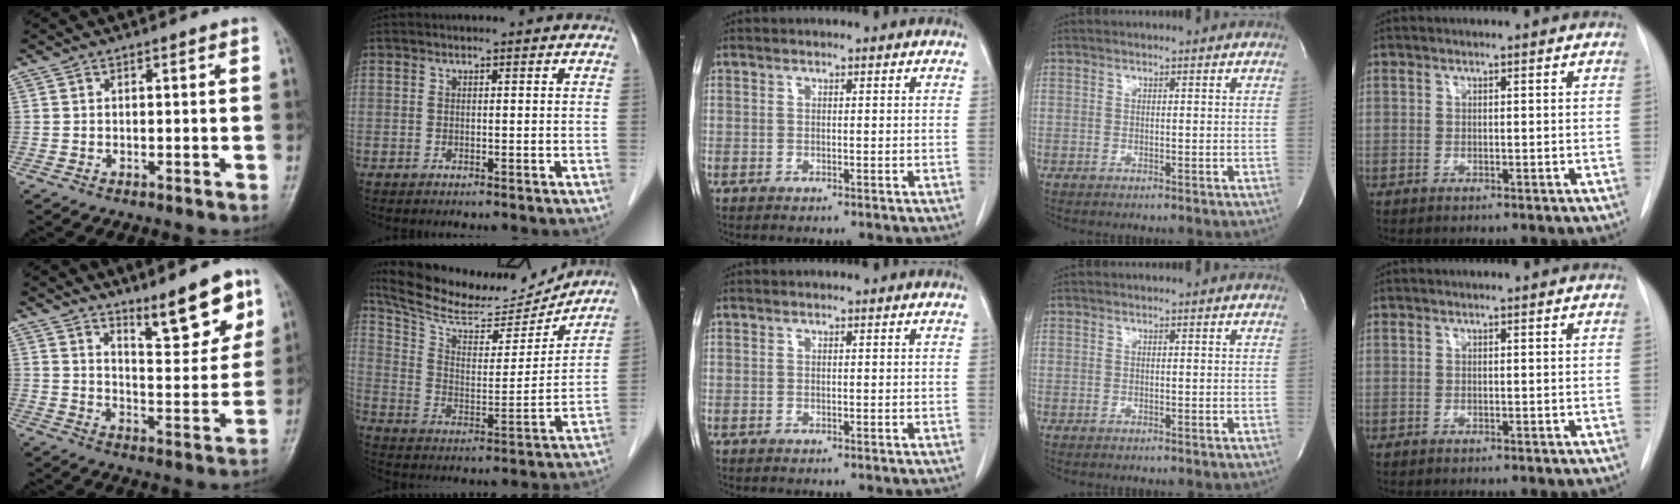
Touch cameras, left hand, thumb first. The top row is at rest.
{"thumb": {"total": 11.4, "force": [7.8, 3.2, 7.7], "torque": [-0.083, -0.059, 0.122]}, "index": {"total": 17.1, "force": [16.3, 2.8, 4.2], "torque": [-0.079, -0.011, 0.260]}}